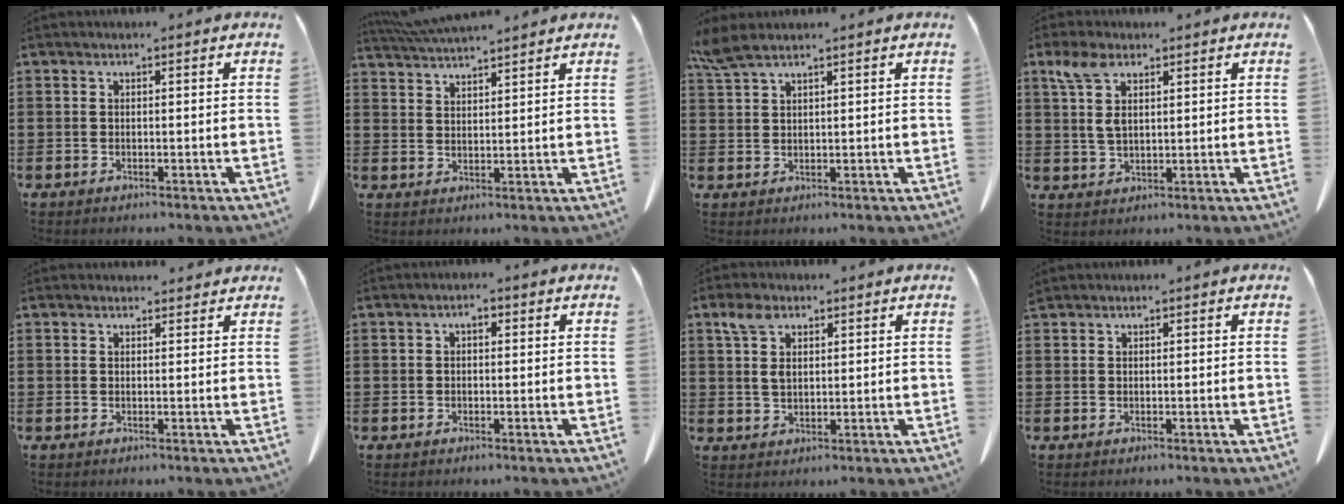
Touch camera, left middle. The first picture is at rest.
{"total": 5.0, "force": [4.7, 0.3, 1.5], "torque": [-0.044, -0.014, 0.088]}
{"total": 3.4, "force": [2.6, 0.7, 2.1], "torque": [-0.049, -0.001, 0.050]}
{"total": 5.7, "force": [2.7, 2.5, 4.3], "torque": [-0.100, 0.002, 0.047]}
{"total": 1.4, "force": [1.3, 0.4, 0.2], "torque": [0.002, 0.000, 0.023]}
{"total": 1.4, "force": [0.0, 0.7, 1.2], "torque": [-0.024, 0.006, -0.002]}
{"total": 4.3, "force": [2.3, 2.3, 2.9], "torque": [-0.066, 0.008, 0.041]}
{"total": 0.8, "force": [0.8, 0.1, 0.0], "torque": [-0.004, -0.003, 0.017]}